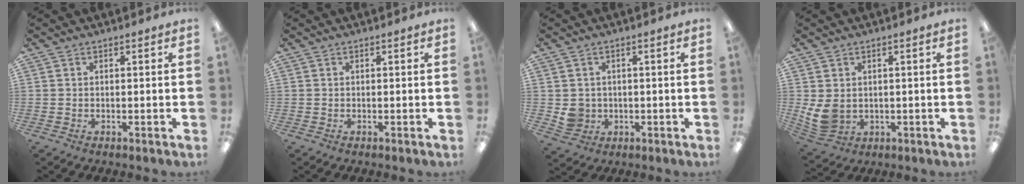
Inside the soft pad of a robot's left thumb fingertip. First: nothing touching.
{"total": 0.0}
{"total": 4.1, "force": [0.0, 4.0, 0.7], "torque": [-0.012, 0.007, 0.004]}
{"total": 6.6, "force": [1.0, 5.1, 4.1], "torque": [-0.094, -0.005, 0.022]}